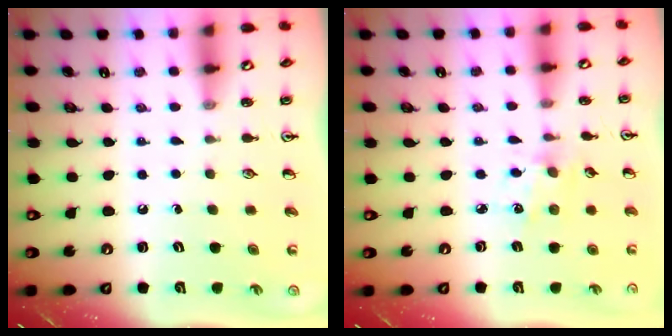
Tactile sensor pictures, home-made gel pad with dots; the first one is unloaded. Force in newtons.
{"total": 2.5, "press": 2.5, "slide": 0.4}